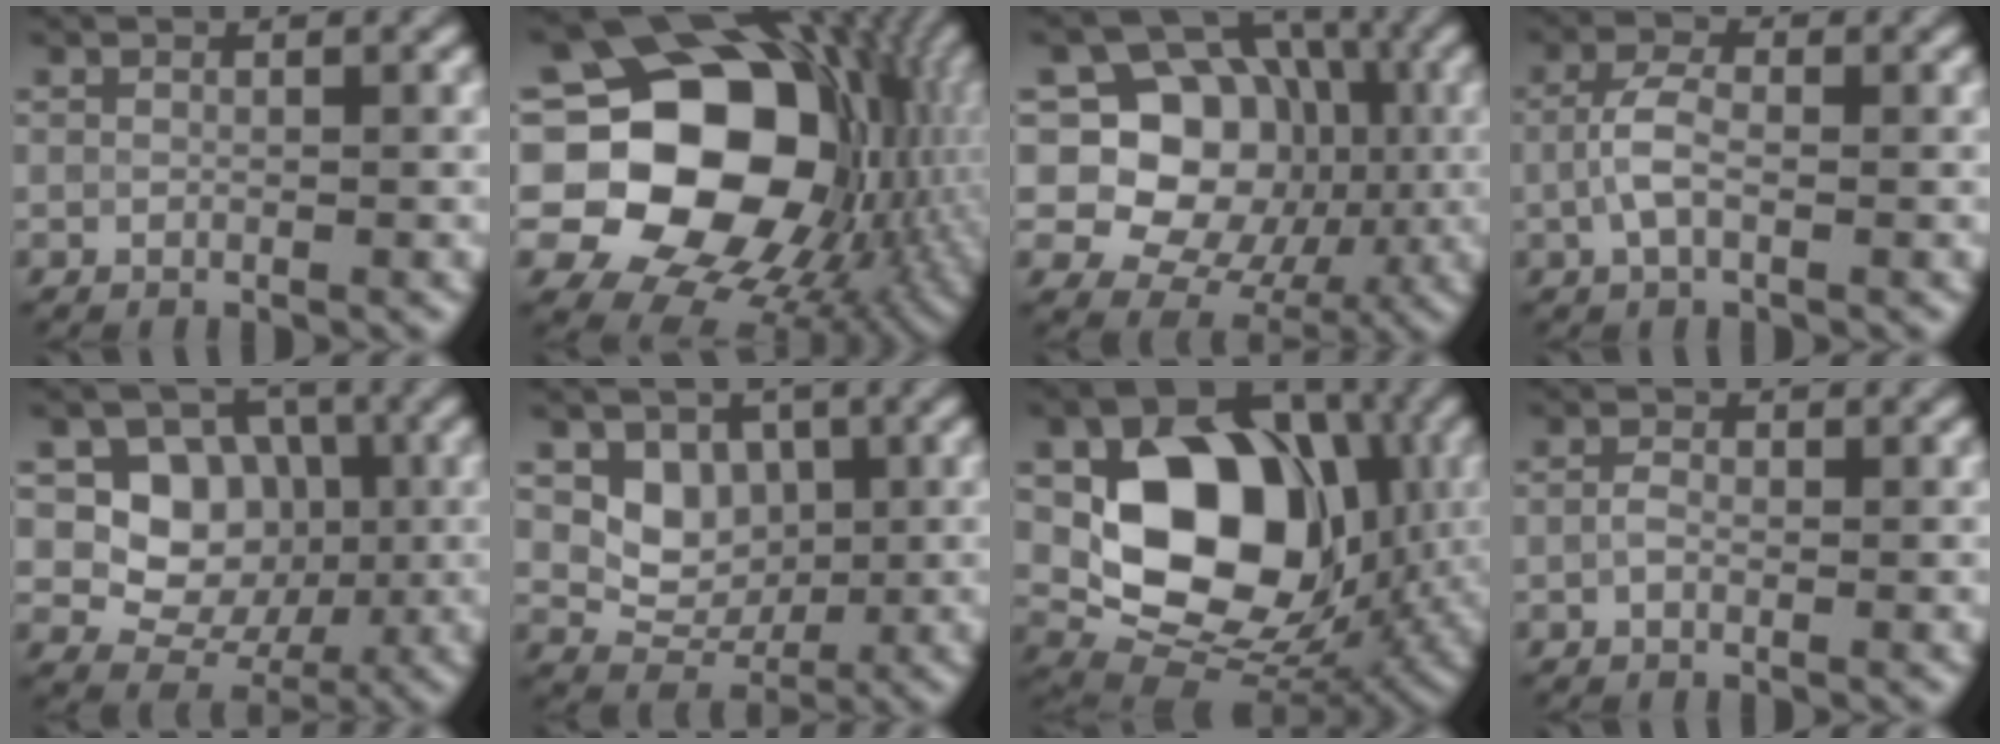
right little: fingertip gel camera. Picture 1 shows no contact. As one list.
[{"total": 18.6, "force": [0.8, 14.3, 11.9], "torque": [-0.215, -0.014, 0.024]}, {"total": 13.2, "force": [0.3, 11.3, 6.7], "torque": [-0.090, 0.016, -0.024]}, {"total": 2.7, "force": [-0.1, 1.2, 2.4], "torque": [-0.049, 0.007, -0.008]}, {"total": 6.2, "force": [0.5, 5.3, 3.2], "torque": [-0.037, -0.004, 0.002]}, {"total": 4.0, "force": [1.2, 3.2, 2.1], "torque": [-0.023, -0.009, 0.024]}, {"total": 12.4, "force": [1.7, 9.1, 8.3], "torque": [-0.121, -0.011, 0.037]}, {"total": 0.7, "force": [-0.1, 0.4, 0.5], "torque": [-0.009, 0.002, -0.005]}]